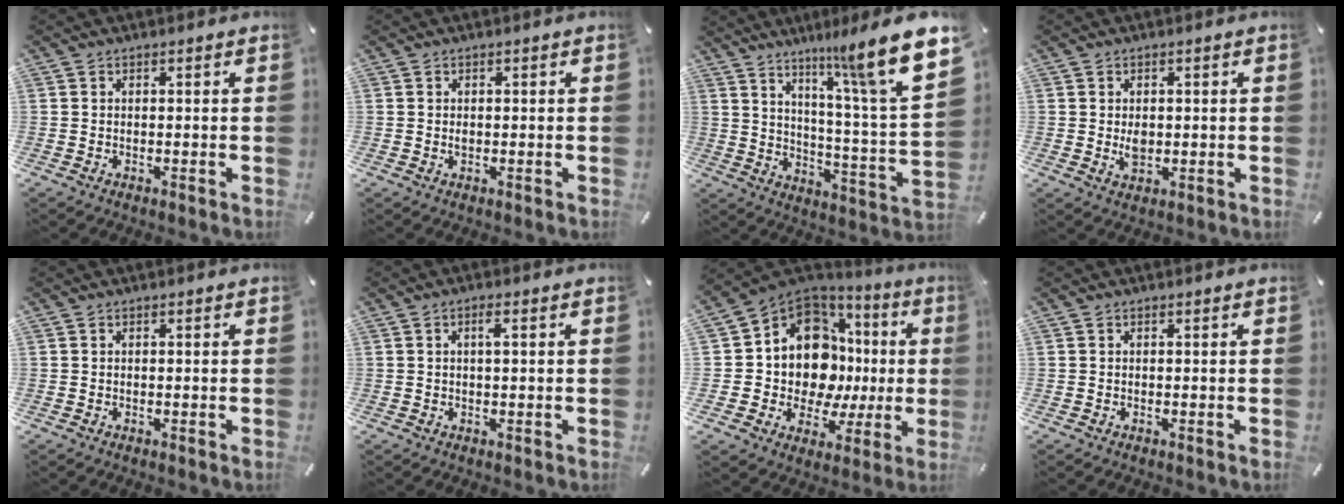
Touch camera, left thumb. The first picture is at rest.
{"total": 0.9, "force": [0.0, 0.6, 0.7], "torque": [-0.014, 0.002, -0.001]}
{"total": 16.2, "force": [11.1, 1.2, 11.8], "torque": [-0.185, -0.095, 0.164]}
{"total": 3.3, "force": [-0.1, 2.5, 2.2], "torque": [-0.034, -0.004, -0.007]}
{"total": 0.0}
{"total": 2.2, "force": [0.6, 0.6, 2.0], "torque": [-0.041, 0.004, 0.008]}
{"total": 14.9, "force": [3.3, 11.6, 8.7], "torque": [-0.178, -0.046, 0.068]}
{"total": 0.0}